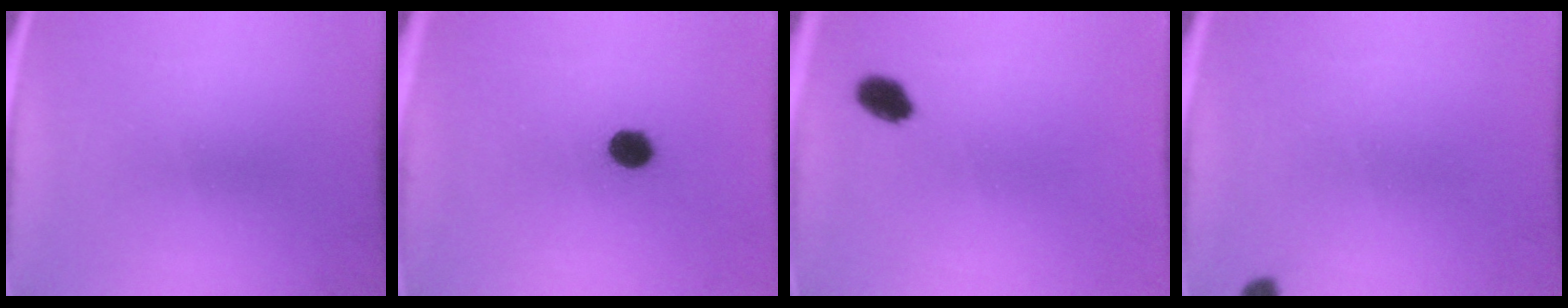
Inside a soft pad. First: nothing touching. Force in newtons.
{"total": 5.3}
{"total": 3.8}
{"total": 1.0}